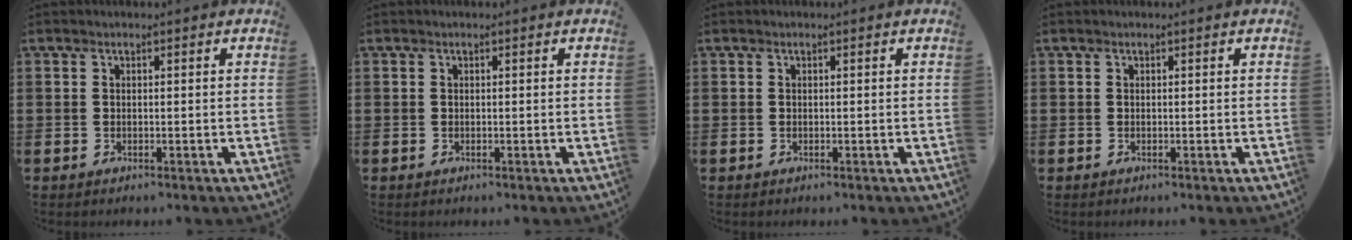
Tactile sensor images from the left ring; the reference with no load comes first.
{"total": 0.0}
{"total": 0.0}
{"total": 0.0}